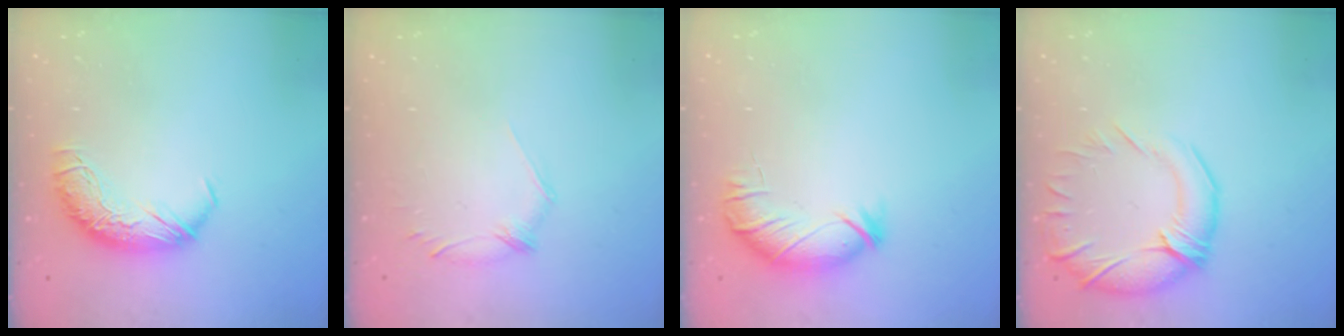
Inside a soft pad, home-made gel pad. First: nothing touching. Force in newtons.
{"total": 5.6, "press": 5.5, "slide": 1.0}
{"total": 3.8, "press": 3.7, "slide": 0.8}
{"total": 6.1, "press": 4.8, "slide": 3.8}